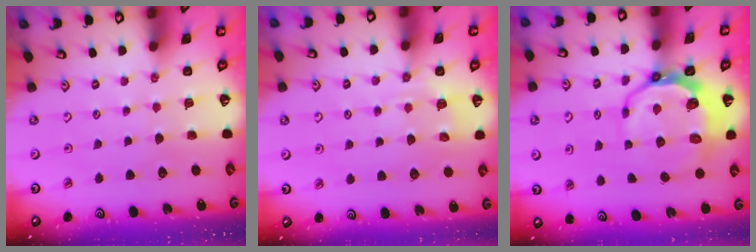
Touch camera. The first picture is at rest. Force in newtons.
{"total": 5.2, "press": 5.1, "slide": 1.1}
{"total": 9.4, "press": 8.6, "slide": 3.9}